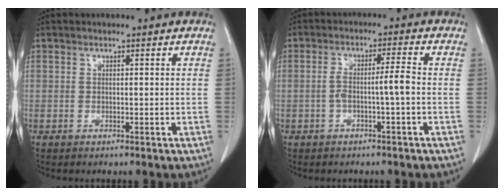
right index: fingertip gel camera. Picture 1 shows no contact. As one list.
[{"total": 4.0, "force": [-1.0, -0.2, 3.9], "torque": [-0.073, 0.014, -0.014]}]